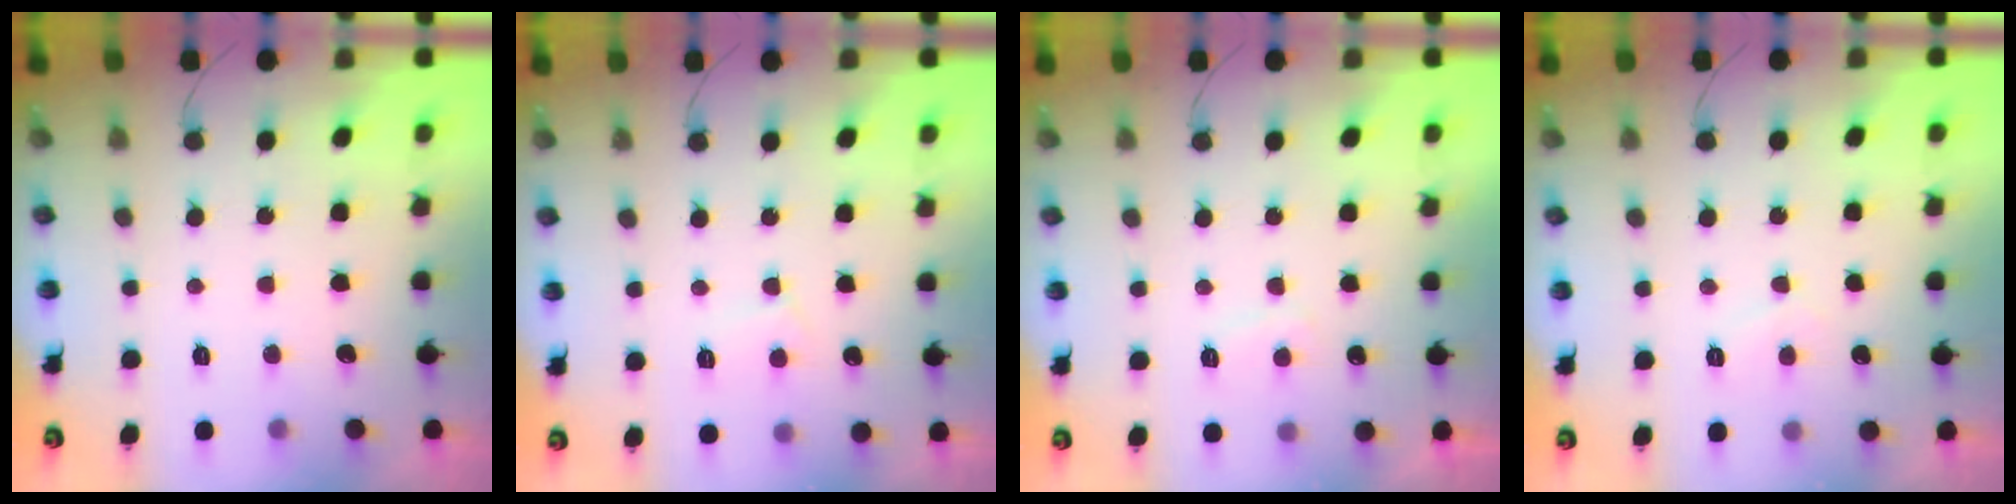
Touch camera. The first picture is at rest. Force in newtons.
{"total": 3.7, "press": 3.7, "slide": 0.3}
{"total": 2.6, "press": 2.5, "slide": 0.8}
{"total": 2.0, "press": 1.9, "slide": 0.4}